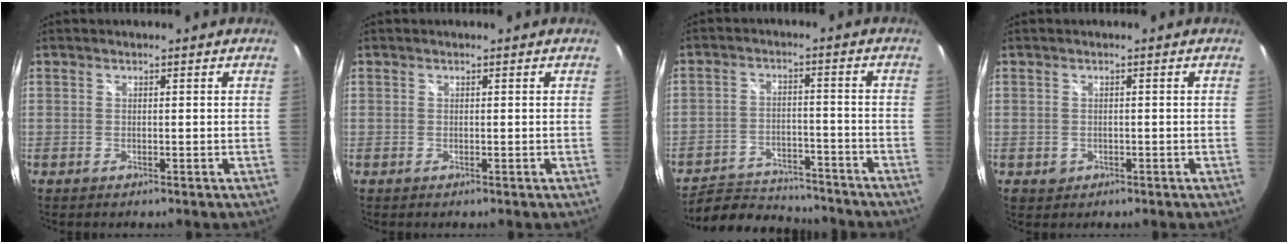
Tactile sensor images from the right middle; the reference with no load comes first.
{"total": 0.0}
{"total": 13.4, "force": [-12.3, 4.0, 3.8], "torque": [-0.094, 0.010, -0.181]}
{"total": 1.8, "force": [-0.5, 1.6, 0.5], "torque": [-0.011, -0.004, -0.005]}